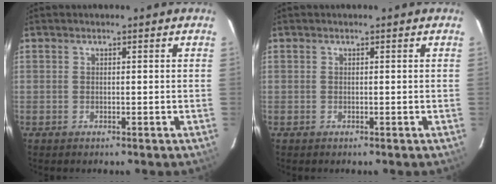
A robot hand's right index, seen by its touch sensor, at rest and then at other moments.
{"total": 0.0}